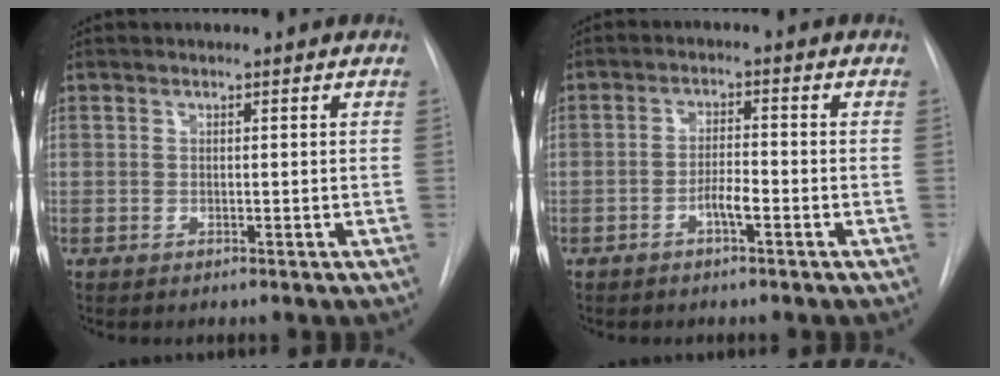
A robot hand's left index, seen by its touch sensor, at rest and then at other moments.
{"total": 3.0, "force": [-1.5, 0.5, 2.5], "torque": [-0.043, 0.003, -0.028]}